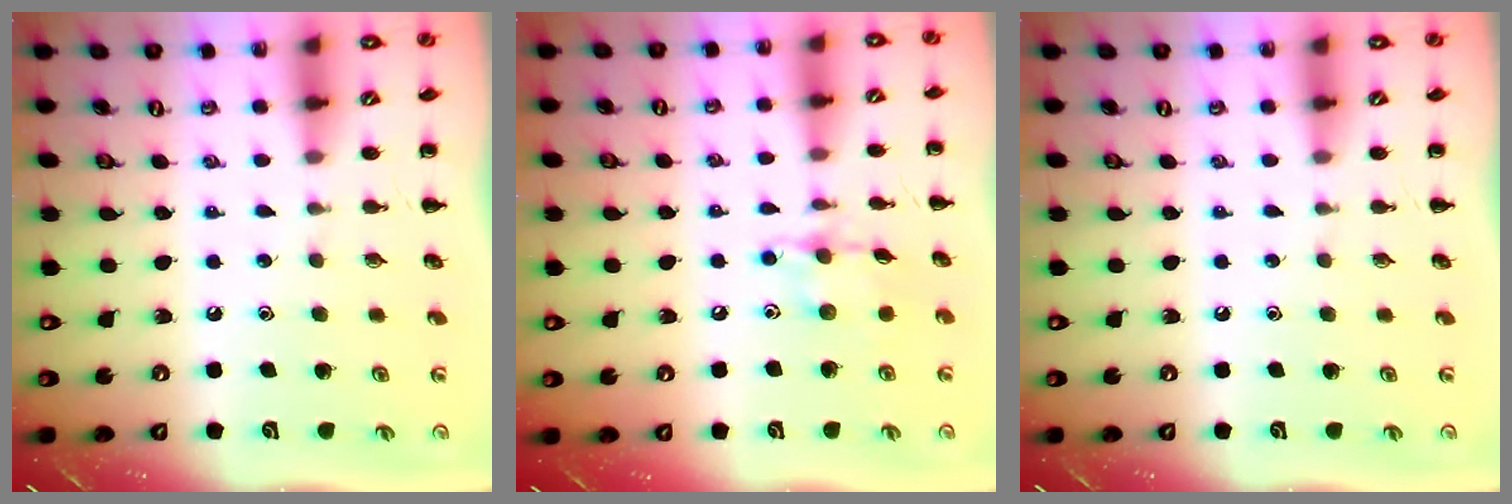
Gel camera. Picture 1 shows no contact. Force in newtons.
{"total": 9.2, "press": 9.2, "slide": 0.4}
{"total": 0.0}